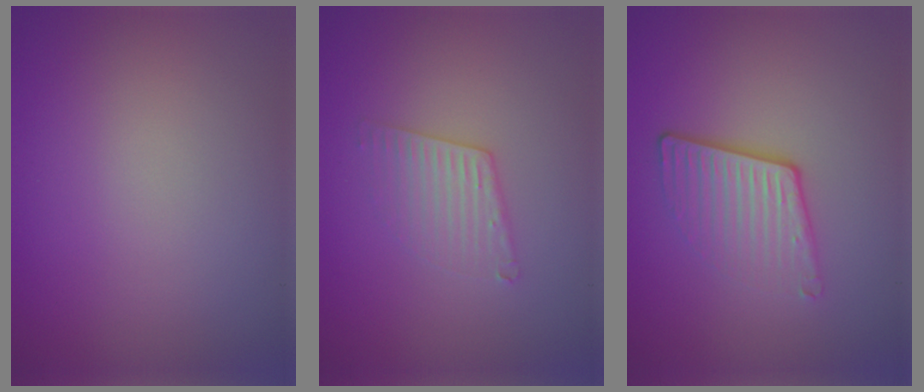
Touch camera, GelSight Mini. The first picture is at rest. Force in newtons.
{"total": 2.1, "press": 2.1, "slide": 0.3}
{"total": 4.0, "press": 2.6, "slide": 3.0}